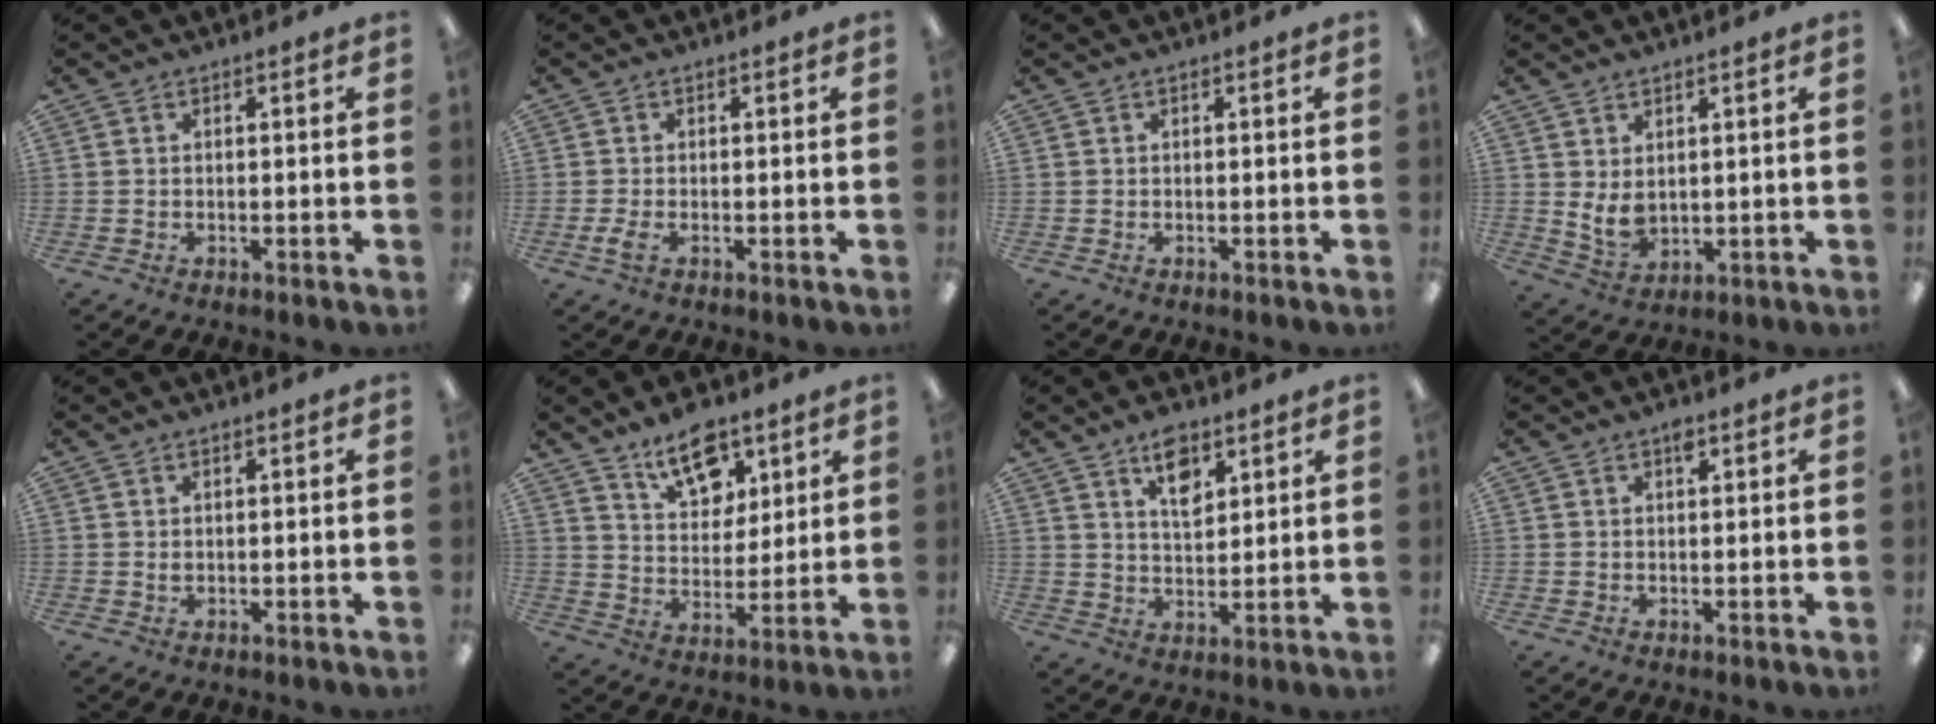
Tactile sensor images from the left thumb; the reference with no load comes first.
{"total": 2.5, "force": [-0.9, 1.0, 2.2], "torque": [-0.048, -0.001, -0.018]}
{"total": 0.0}
{"total": 5.5, "force": [1.6, 3.5, 4.0], "torque": [-0.072, -0.015, 0.030]}
{"total": 0.8, "force": [0.4, 0.4, 0.5], "torque": [-0.012, 0.003, 0.006]}
{"total": 12.2, "force": [8.5, 6.7, 5.6], "torque": [-0.071, -0.047, 0.151]}
{"total": 7.7, "force": [4.9, 3.9, 4.4], "torque": [-0.061, -0.020, 0.083]}
{"total": 1.9, "force": [1.1, 0.9, 1.3], "torque": [-0.012, -0.004, 0.016]}